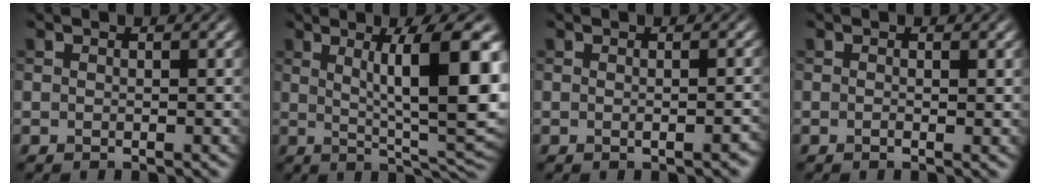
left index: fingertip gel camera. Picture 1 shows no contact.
{"total": 11.0, "force": [2.5, 2.4, 10.5], "torque": [-0.132, -0.002, 0.041]}
{"total": 1.3, "force": [-0.3, 0.4, 1.3], "torque": [-0.015, 0.000, -0.004]}
{"total": 1.0, "force": [0.0, 0.2, 0.9], "torque": [-0.014, -0.004, -0.002]}